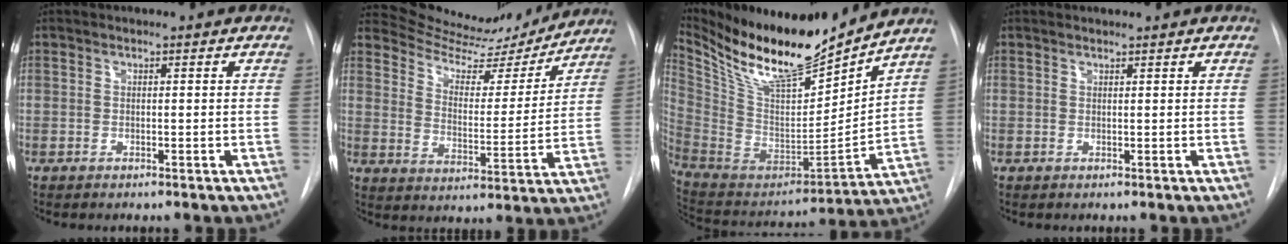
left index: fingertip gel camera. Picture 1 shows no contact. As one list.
[{"total": 14.6, "force": [14.2, 3.0, 1.4], "torque": [-0.016, -0.024, 0.202]}, {"total": 19.2, "force": [16.7, 2.8, 9.0], "torque": [-0.176, -0.035, 0.308]}, {"total": 0.6, "force": [0.6, -0.1, 0.0], "torque": [-0.004, 0.005, 0.014]}]